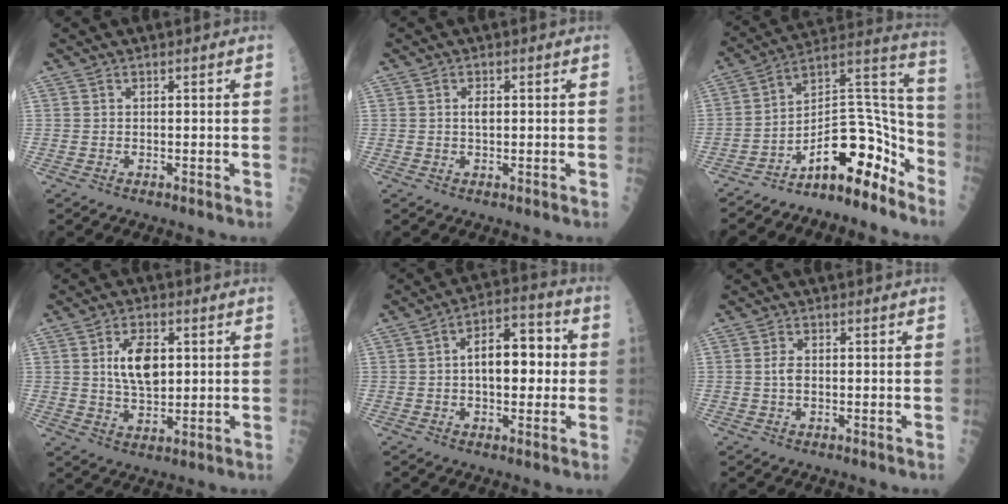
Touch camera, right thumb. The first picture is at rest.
{"total": 1.6, "force": [0.2, 0.8, 1.4], "torque": [-0.022, 0.001, 0.002]}
{"total": 16.1, "force": [-10.5, 5.9, 10.7], "torque": [-0.134, 0.130, -0.169]}
{"total": 8.8, "force": [1.8, 4.8, 7.2], "torque": [-0.109, -0.008, 0.036]}
{"total": 11.6, "force": [0.5, 6.2, 9.7], "torque": [-0.120, 0.028, 0.000]}
{"total": 2.1, "force": [-0.1, 1.1, 1.8], "torque": [-0.033, 0.002, -0.003]}